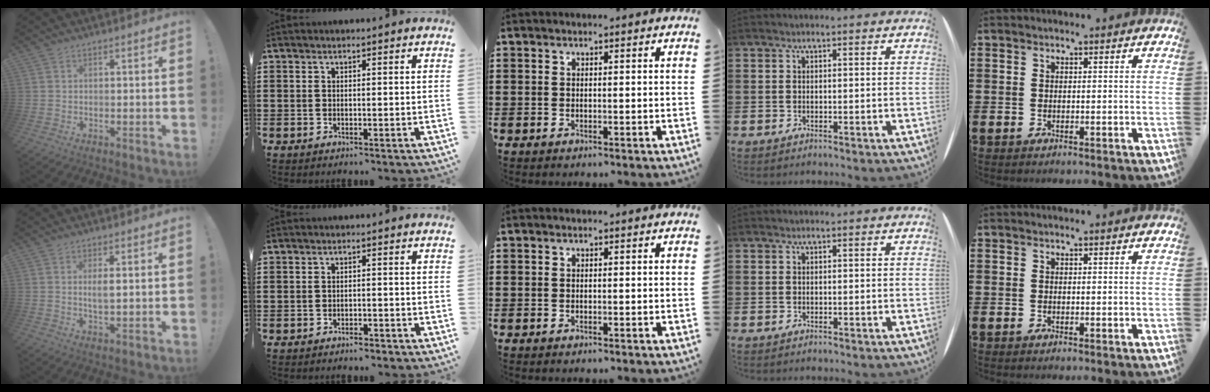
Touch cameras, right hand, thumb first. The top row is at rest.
{"thumb": {"total": 3.3, "force": [0.7, 1.0, 3.1], "torque": [-0.052, -0.011, 0.006]}, "index": {"total": 2.0, "force": [-1.9, 0.0, 0.7], "torque": [-0.014, 0.000, -0.036]}}